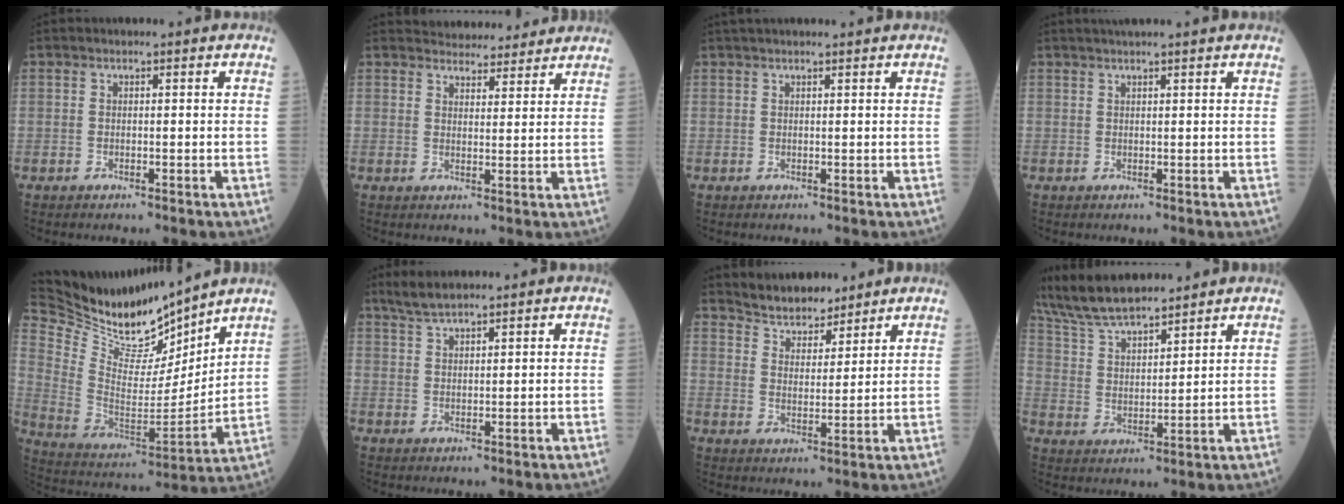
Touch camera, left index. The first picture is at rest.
{"total": 8.2, "force": [7.7, 2.3, 1.3], "torque": [-0.010, 0.009, 0.093]}
{"total": 5.6, "force": [5.1, 0.4, 2.4], "torque": [-0.032, 0.034, 0.073]}
{"total": 4.0, "force": [3.5, -0.5, 1.9], "torque": [-0.020, 0.026, 0.052]}
{"total": 20.8, "force": [19.1, 4.4, 6.8], "torque": [-0.146, -0.018, 0.338]}
{"total": 3.5, "force": [3.1, 0.2, 1.5], "torque": [-0.038, 0.014, 0.065]}
{"total": 6.9, "force": [6.5, 2.0, 1.3], "torque": [-0.028, 0.014, 0.121]}
{"total": 11.7, "force": [10.8, 1.6, 4.4], "torque": [-0.099, 0.020, 0.209]}